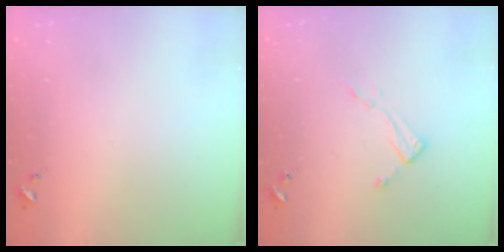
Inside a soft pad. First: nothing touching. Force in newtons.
{"total": 4.4, "press": 4.4, "slide": 0.3}